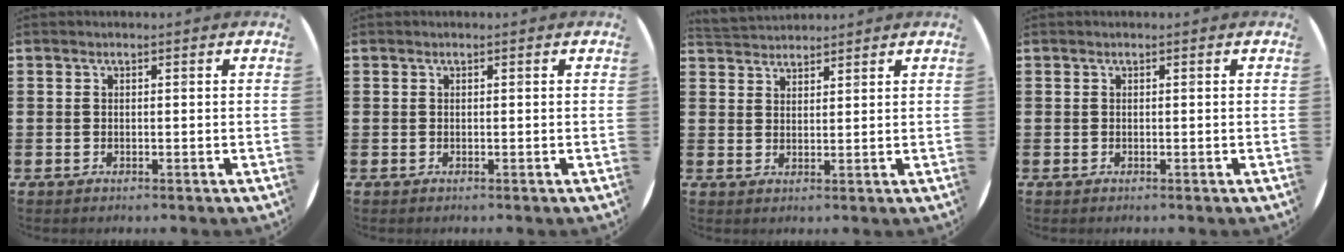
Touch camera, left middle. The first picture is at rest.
{"total": 0.0}
{"total": 2.6, "force": [2.6, 0.5, -0.3], "torque": [0.000, -0.003, 0.049]}
{"total": 0.0}